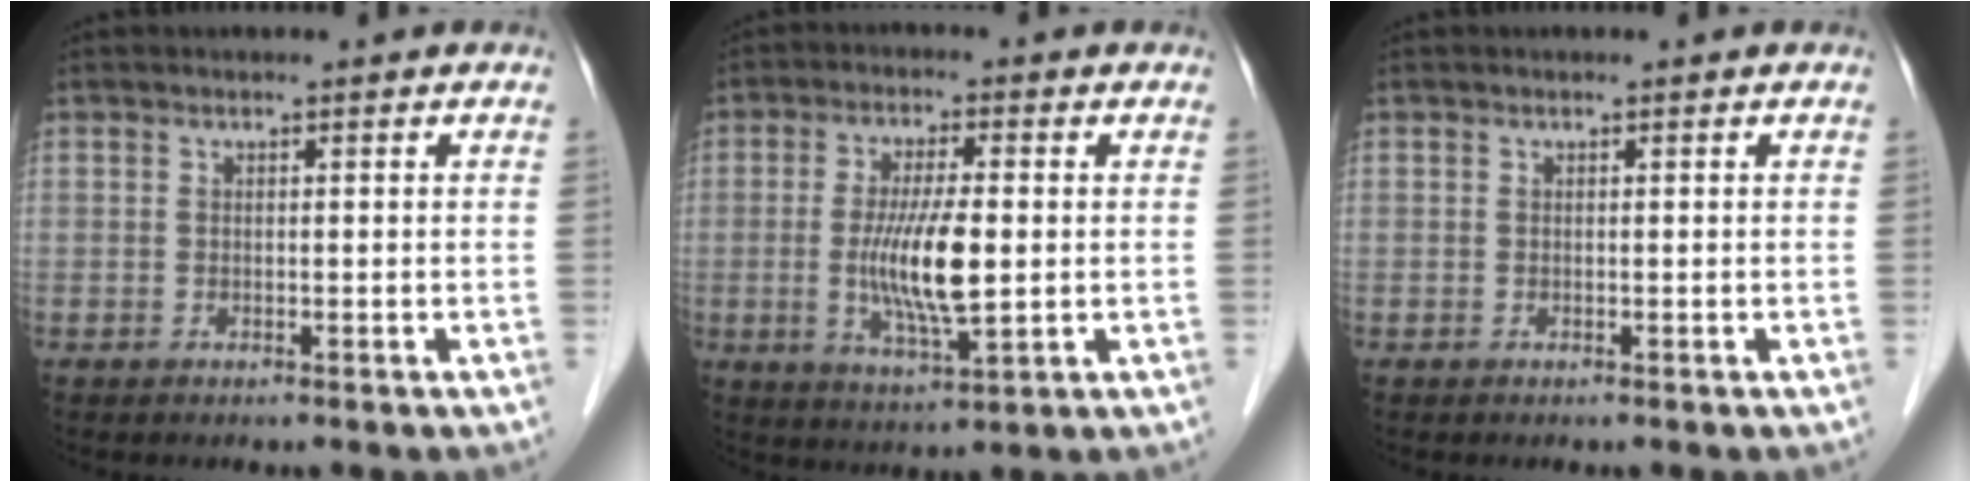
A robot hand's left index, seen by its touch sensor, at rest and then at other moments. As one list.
[{"total": 9.1, "force": [-0.6, 1.5, 8.9], "torque": [-0.178, -0.015, -0.011]}, {"total": 0.0}]